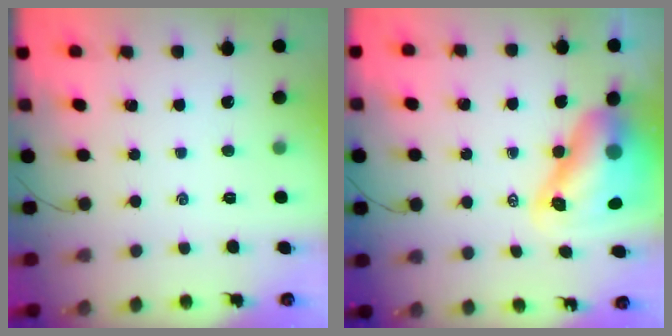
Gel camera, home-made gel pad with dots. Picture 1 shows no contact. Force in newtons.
{"total": 12.0, "press": 11.5, "slide": 3.6}